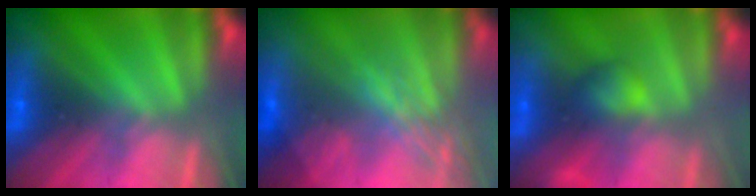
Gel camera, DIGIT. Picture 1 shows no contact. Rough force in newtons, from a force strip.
{"total": 2.7}
{"total": 3.3}